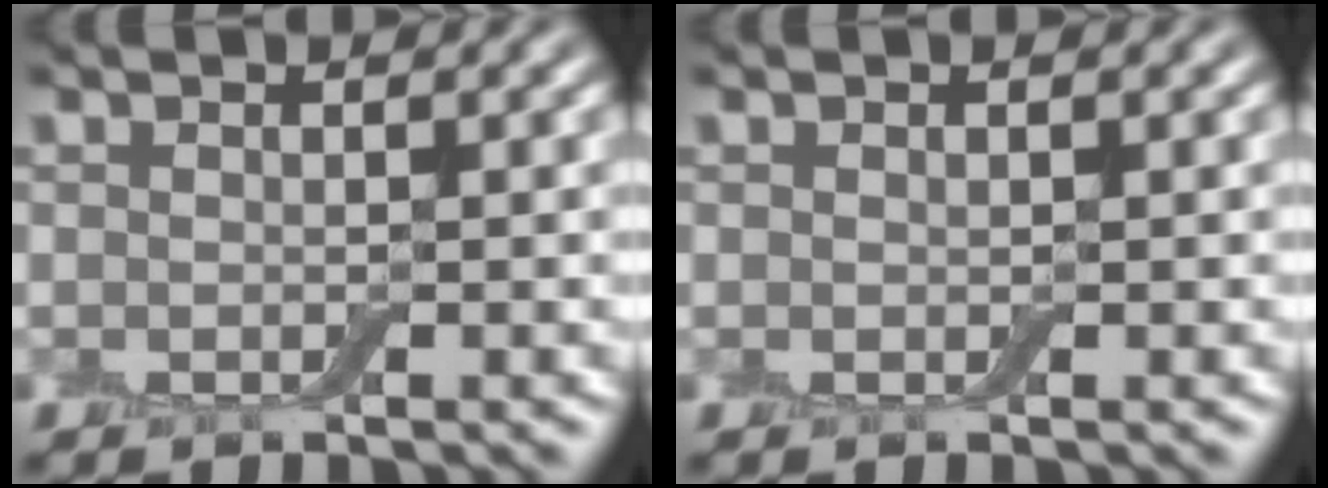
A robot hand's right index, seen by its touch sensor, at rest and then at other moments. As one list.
[{"total": 0.0}]